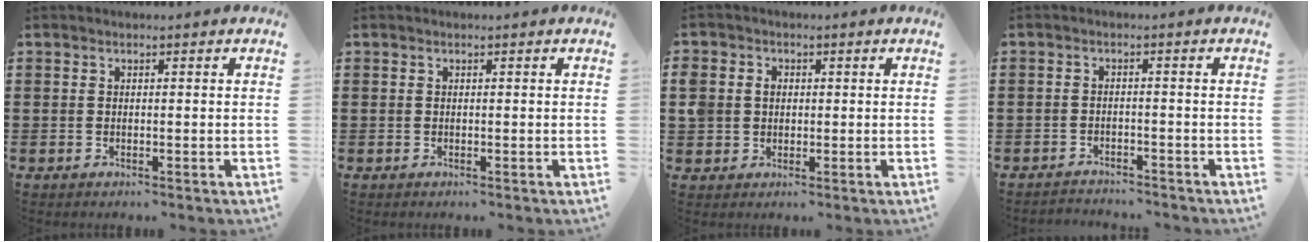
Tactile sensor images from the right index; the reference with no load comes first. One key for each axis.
{"total": 0.0}
{"total": 3.3, "fx": 0.1, "fy": 3.1, "fz": 1.2, "tx": -0.043, "ty": 0.011, "tz": -0.002}
{"total": 2.0, "fx": -2.0, "fy": 0.2, "fz": -0.2, "tx": -0.003, "ty": 0.002, "tz": -0.046}